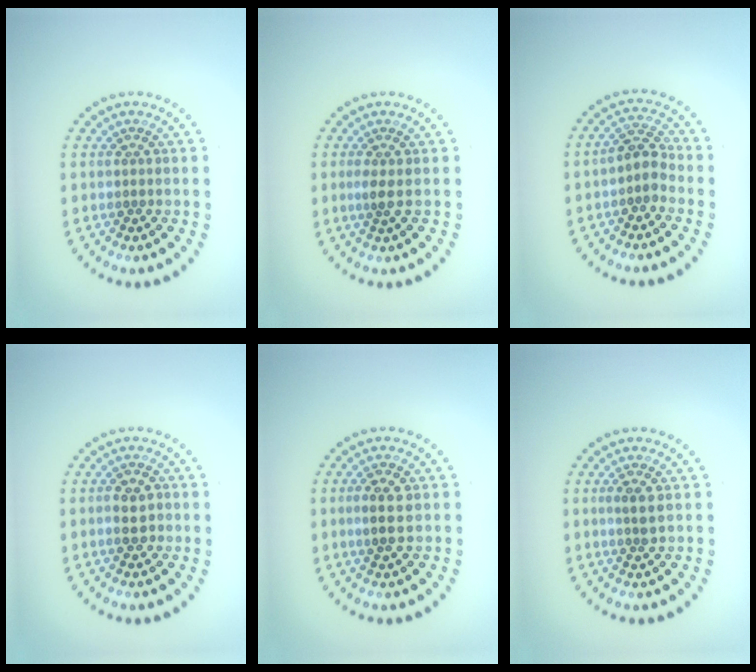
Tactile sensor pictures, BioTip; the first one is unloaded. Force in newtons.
{"total": 1.2, "press": 0.9, "slide": 0.8}
{"total": 2.4, "press": 2.1, "slide": 1.3}
{"total": 2.1, "press": 2.0, "slide": 0.4}
{"total": 2.5, "press": 2.5, "slide": 0.3}
{"total": 1.6, "press": 1.5, "slide": 0.6}